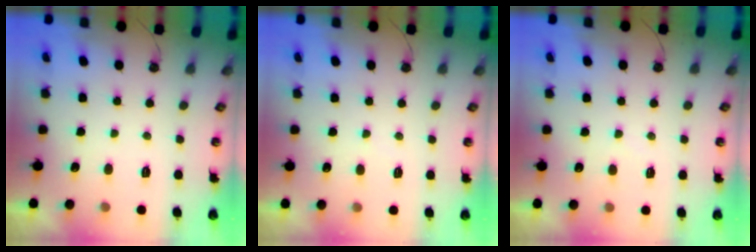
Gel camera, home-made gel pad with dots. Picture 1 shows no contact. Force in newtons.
{"total": 5.0, "press": 5.0, "slide": 0.5}
{"total": 4.2, "press": 4.2, "slide": 0.4}